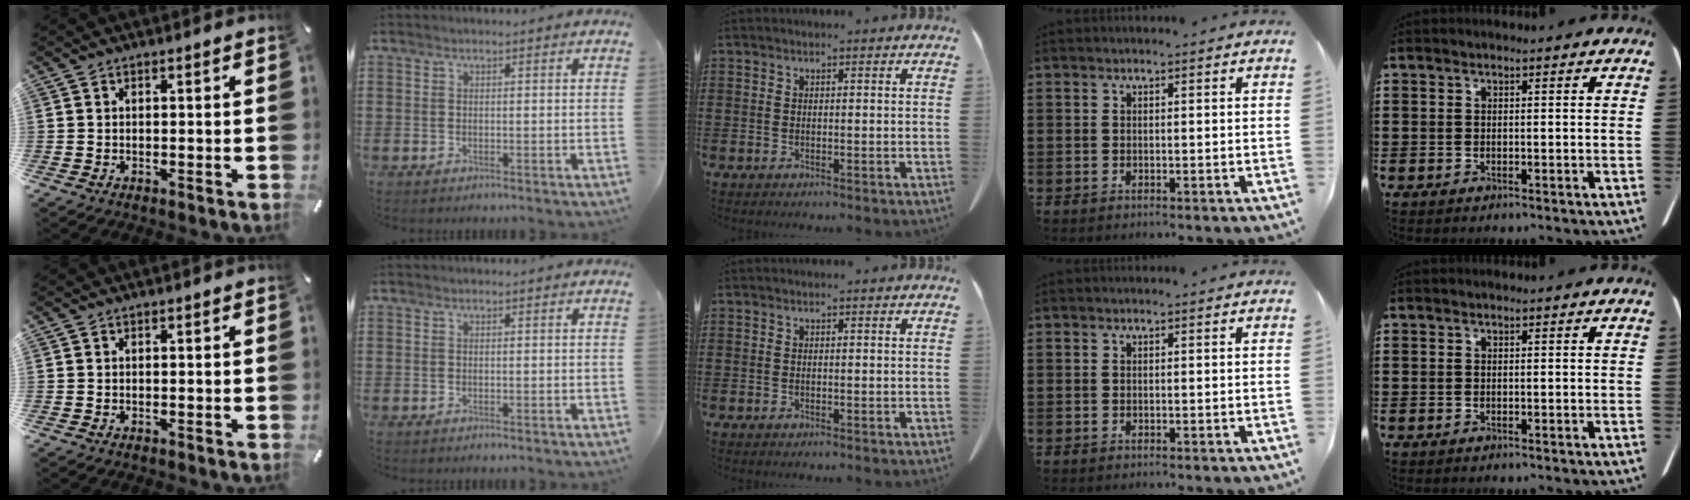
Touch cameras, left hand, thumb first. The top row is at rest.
{}